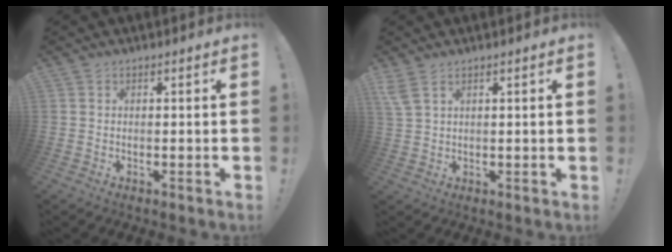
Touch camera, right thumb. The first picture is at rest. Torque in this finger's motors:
{"motor_torque": [-0.64, 0.94, 0.74, 0.26, 0.01]}